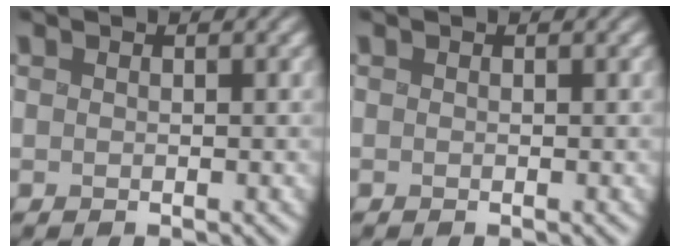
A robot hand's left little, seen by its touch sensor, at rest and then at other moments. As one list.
[{"total": 0.0}]